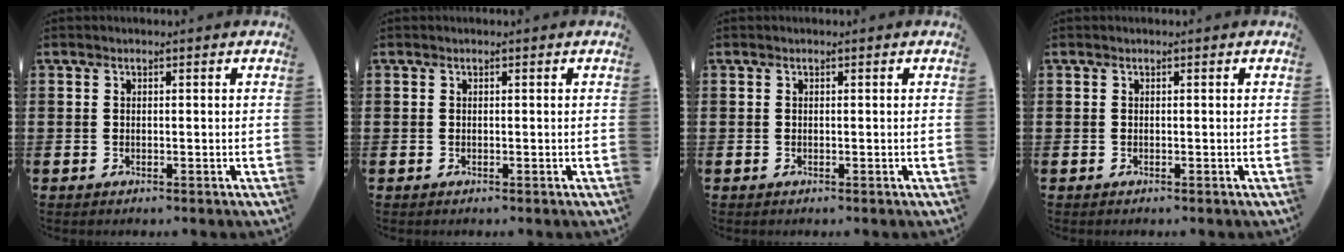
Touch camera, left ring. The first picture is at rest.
{"total": 0.0}
{"total": 0.0}
{"total": 0.0}